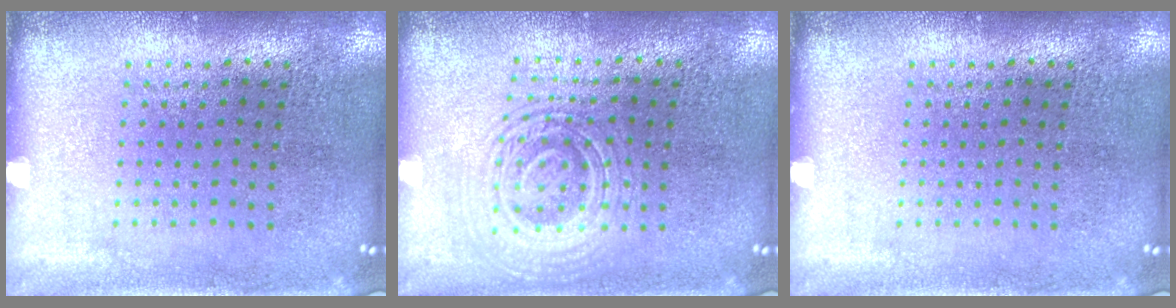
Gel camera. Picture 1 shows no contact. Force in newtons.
{"total": 2.8, "press": 2.8, "slide": 0.5}
{"total": 0.0}